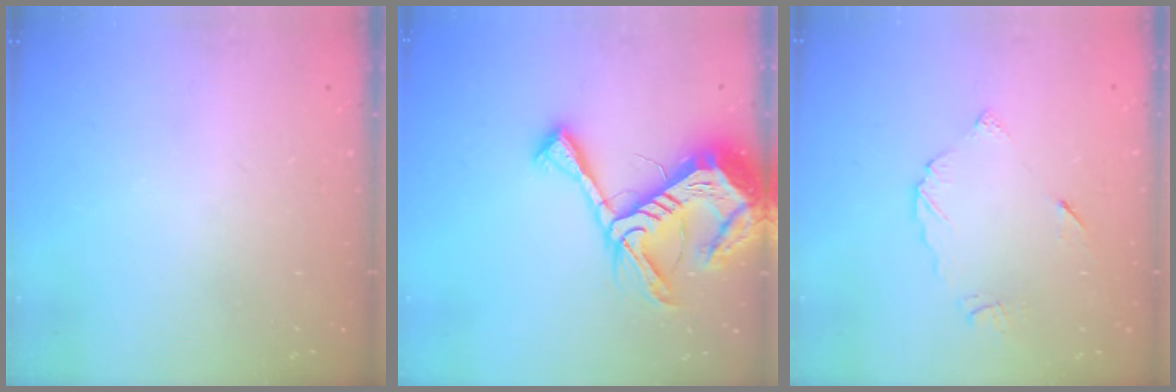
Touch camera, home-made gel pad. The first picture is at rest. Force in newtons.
{"total": 18.8, "press": 18.7, "slide": 1.9}
{"total": 6.3, "press": 6.3, "slide": 0.1}